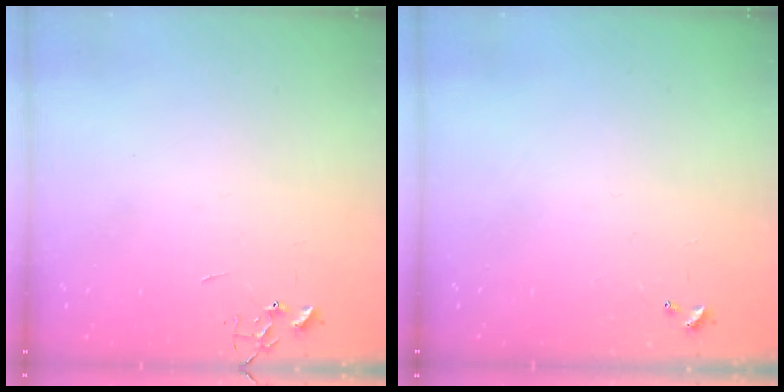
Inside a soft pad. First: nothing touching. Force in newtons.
{"total": 0.0}